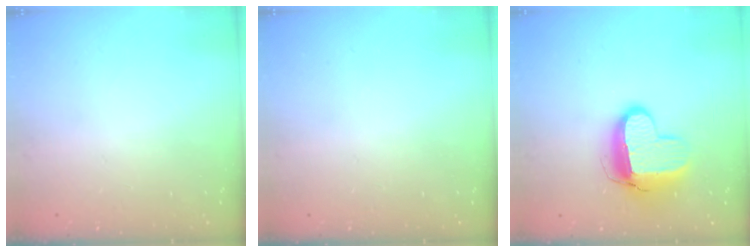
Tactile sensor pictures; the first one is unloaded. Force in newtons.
{"total": 0.0}
{"total": 12.0, "press": 12.0, "slide": 0.7}